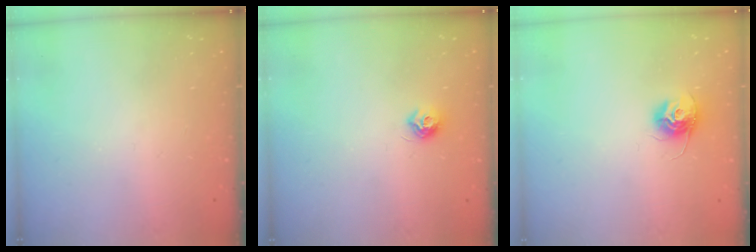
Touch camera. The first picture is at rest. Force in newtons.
{"total": 7.2, "press": 7.2, "slide": 0.5}
{"total": 10.8, "press": 10.7, "slide": 0.6}